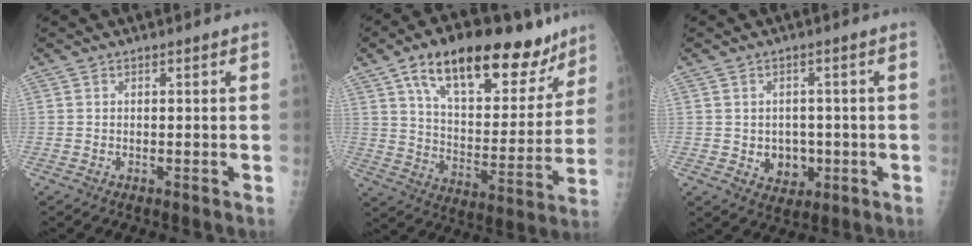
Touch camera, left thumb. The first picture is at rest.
{"total": 25.4, "force": [15.6, 11.5, 16.4], "torque": [-0.203, -0.038, 0.248]}
{"total": 5.6, "force": [-0.9, 4.7, 2.9], "torque": [-0.013, 0.004, -0.001]}